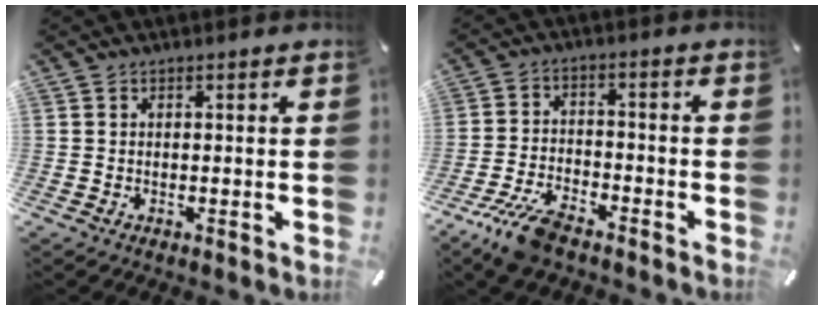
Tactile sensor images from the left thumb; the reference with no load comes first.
{"total": 9.0, "force": [-6.8, 3.0, 5.1], "torque": [-0.109, 0.025, -0.127]}